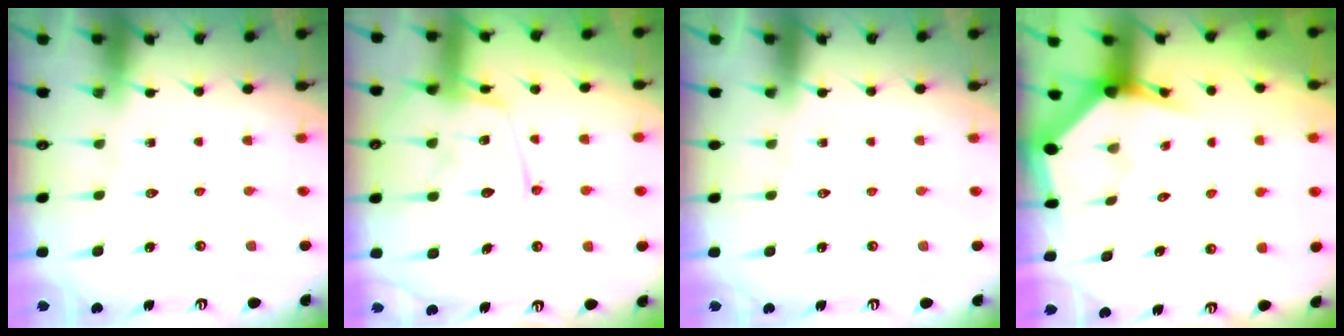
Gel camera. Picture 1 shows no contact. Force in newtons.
{"total": 17.3, "press": 17.3, "slide": 1.6}
{"total": 0.0}
{"total": 3.4, "press": 3.3, "slide": 0.5}